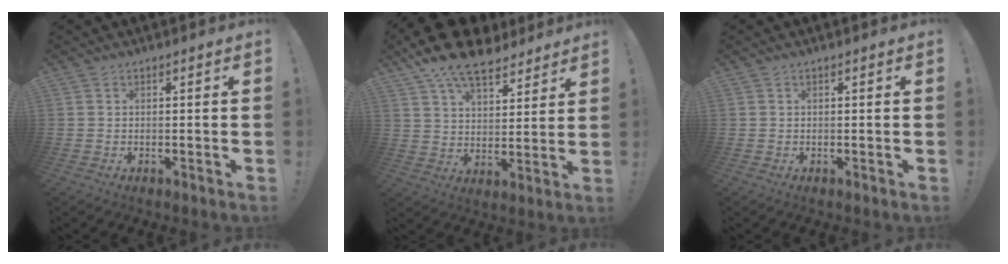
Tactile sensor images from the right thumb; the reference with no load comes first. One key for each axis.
{"total": 14.7, "fx": 10.6, "fy": 7.0, "fz": 7.6, "tx": -0.135, "ty": -0.062, "tz": 0.195}
{"total": 0.0}